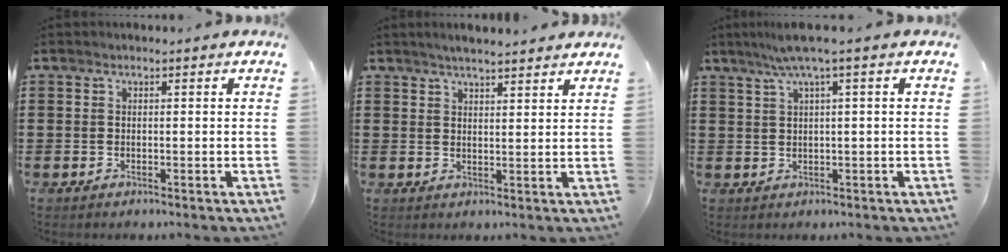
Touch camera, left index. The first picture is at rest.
{"total": 2.7, "force": [2.6, -0.2, 0.8], "torque": [-0.020, -0.001, 0.048]}
{"total": 3.8, "force": [1.7, -0.4, 3.4], "torque": [-0.066, -0.001, 0.028]}